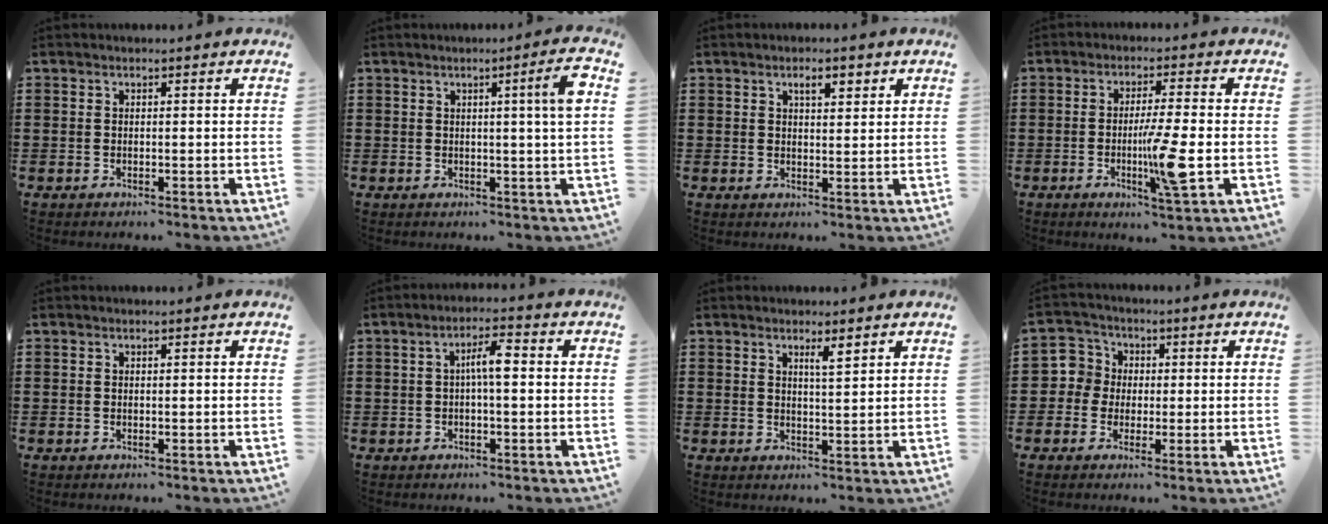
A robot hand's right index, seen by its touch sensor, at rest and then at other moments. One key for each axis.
{"total": 4.7, "fx": 1.3, "fy": -0.7, "fz": 4.5, "tx": -0.069, "ty": -0.014, "tz": 0.012}
{"total": 2.8, "fx": 1.5, "fy": 1.0, "fz": 2.1, "tx": -0.038, "ty": 0.002, "tz": 0.022}
{"total": 8.6, "fx": -1.9, "fy": 0.5, "fz": 8.4, "tx": -0.157, "ty": -0.019, "tz": -0.038}
{"total": 0.0}
{"total": 4.1, "fx": 0.0, "fy": 0.9, "fz": 4.0, "tx": -0.075, "ty": 0.010, "tz": -0.004}
{"total": 2.3, "fx": 1.6, "fy": 0.2, "fz": 1.7, "tx": -0.028, "ty": -0.003, "tz": 0.024}
{"total": 4.6, "fx": -0.7, "fy": 4.5, "fz": 0.5, "tx": -0.038, "ty": 0.008, "tz": -0.020}